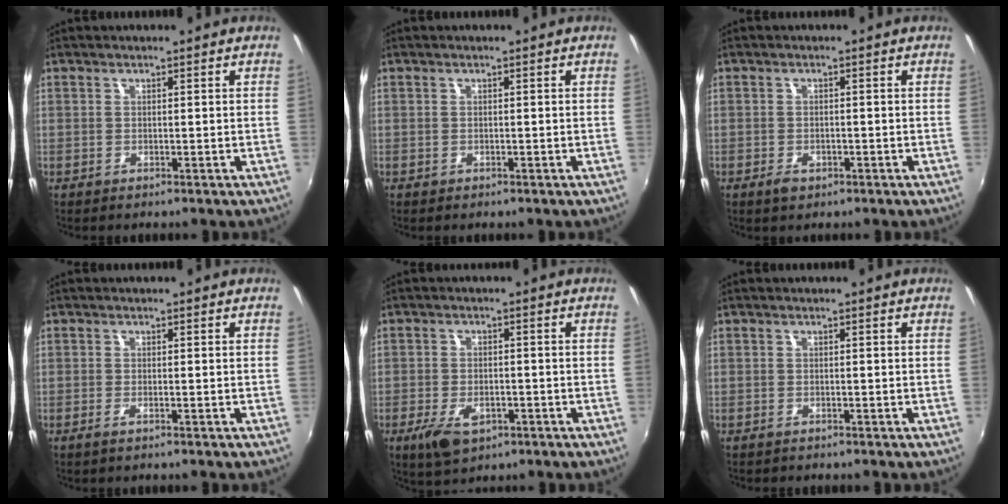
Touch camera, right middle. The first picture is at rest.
{"total": 0.8, "force": [-0.5, 0.6, 0.2], "torque": [-0.006, -0.002, -0.005]}
{"total": 2.3, "force": [-1.4, 1.5, 1.2], "torque": [-0.022, -0.004, -0.021]}
{"total": 1.1, "force": [-0.8, 0.1, 0.8], "torque": [-0.017, -0.003, -0.015]}
{"total": 7.0, "force": [-3.5, 3.9, 4.7], "torque": [-0.108, -0.016, -0.057]}
{"total": 0.9, "force": [-0.8, 0.4, 0.1], "torque": [-0.007, -0.001, -0.012]}